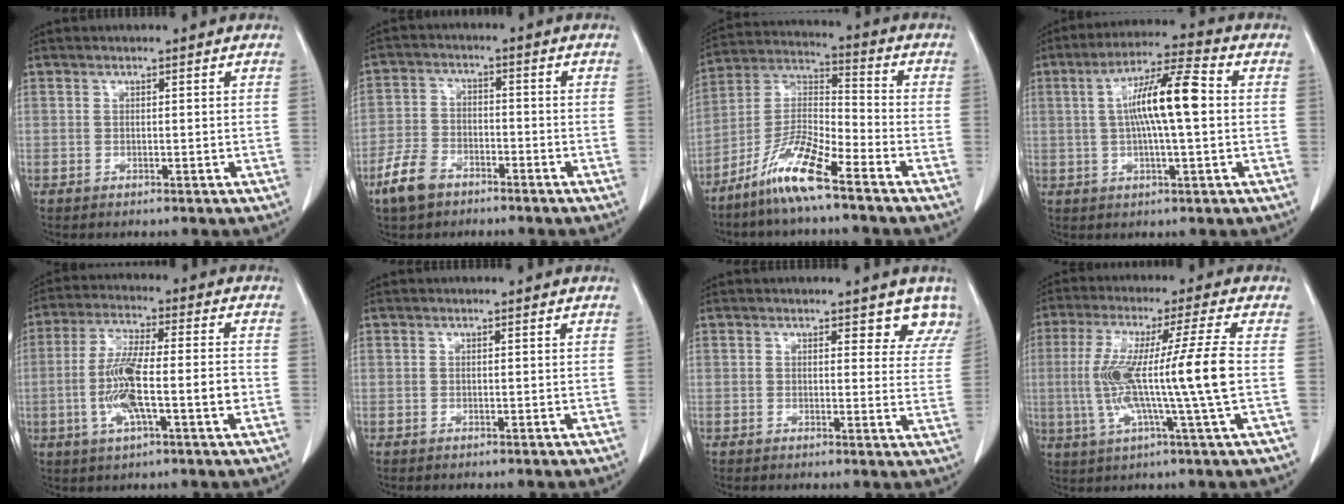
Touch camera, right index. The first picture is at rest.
{"total": 6.8, "force": [-4.7, 3.7, 3.2], "torque": [-0.078, 0.003, -0.088]}
{"total": 10.6, "force": [-7.4, 0.9, 7.6], "torque": [-0.154, -0.007, -0.149]}
{"total": 10.8, "force": [0.9, 1.1, 10.8], "torque": [-0.195, 0.016, 0.009]}
{"total": 11.1, "force": [-2.4, 1.6, 10.8], "torque": [-0.206, 0.008, -0.041]}
{"total": 0.0}
{"total": 5.2, "force": [4.6, 2.1, 1.5], "torque": [0.007, -0.016, 0.036]}
{"total": 13.7, "force": [-0.6, -1.6, 13.5], "torque": [-0.255, 0.001, -0.012]}